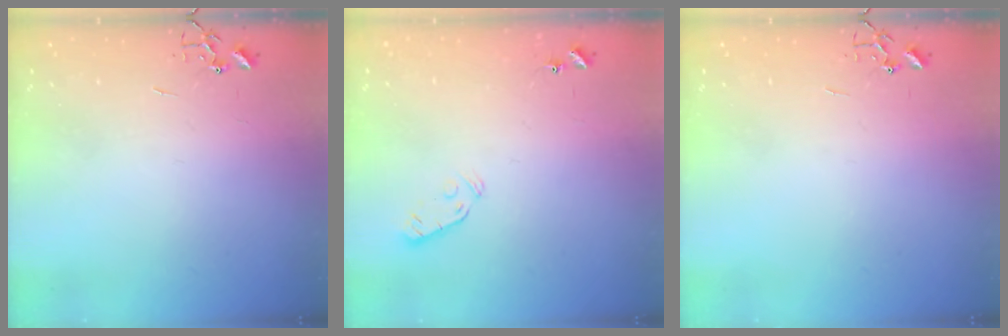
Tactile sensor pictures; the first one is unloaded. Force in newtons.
{"total": 3.8, "press": 3.7, "slide": 0.9}
{"total": 0.0}